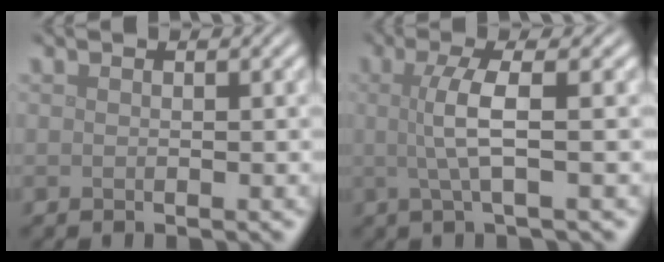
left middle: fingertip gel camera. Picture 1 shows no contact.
{"total": 3.7, "force": [0.2, 0.8, 3.6], "torque": [-0.070, 0.003, 0.001]}